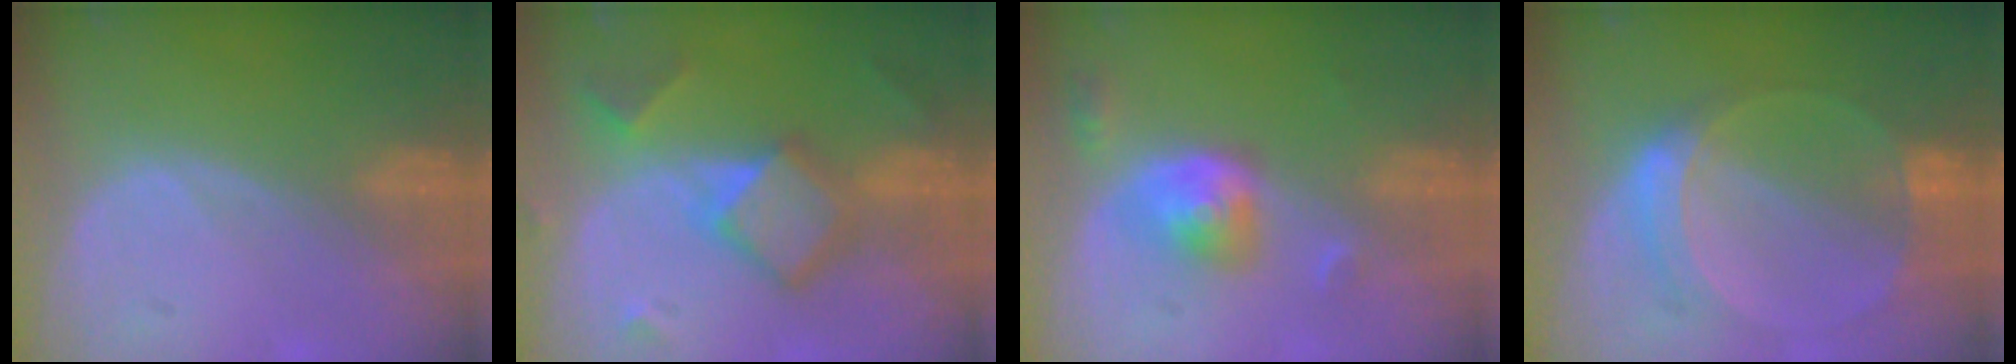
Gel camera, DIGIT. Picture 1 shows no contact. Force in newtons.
{"total": 7.4, "press": 7.4, "slide": 0.5}
{"total": 5.2, "press": 4.8, "slide": 2.1}
{"total": 6.2, "press": 5.7, "slide": 2.6}